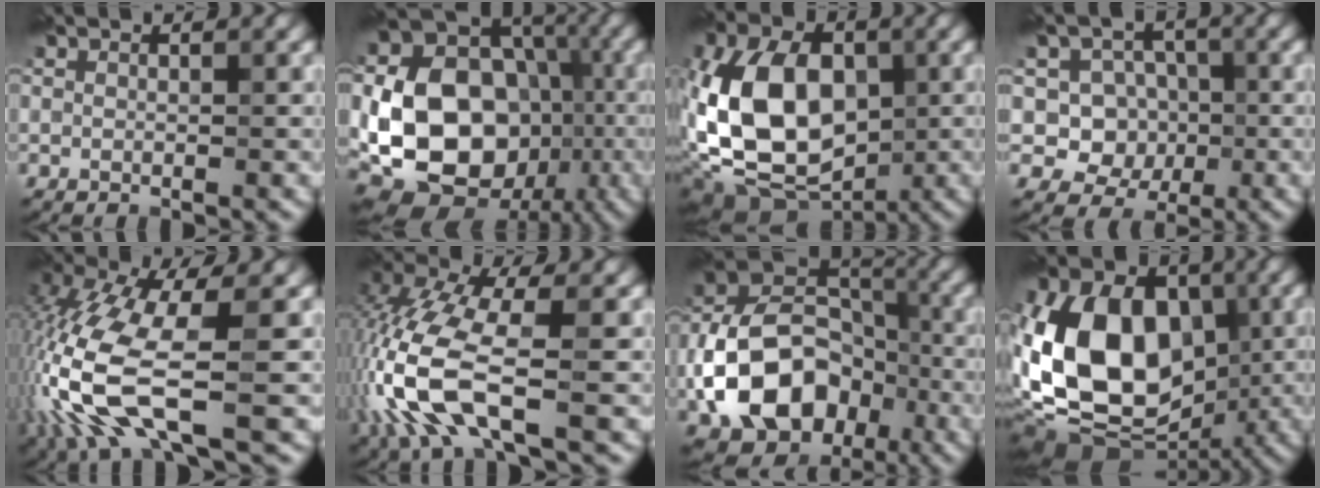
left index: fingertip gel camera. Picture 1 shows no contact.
{"total": 17.1, "force": [-2.8, 13.5, 10.1], "torque": [-0.178, -0.017, -0.049]}
{"total": 12.7, "force": [-1.7, 8.2, 9.5], "torque": [-0.190, -0.002, -0.039]}
{"total": 5.3, "force": [-0.1, 4.9, 2.1], "torque": [-0.021, 0.008, -0.023]}
{"total": 11.2, "force": [-3.3, 3.3, 10.2], "torque": [-0.255, -0.011, -0.068]}
{"total": 9.6, "force": [-3.1, 3.3, 8.5], "torque": [-0.213, 0.005, -0.071]}
{"total": 12.6, "force": [-4.4, 9.0, 7.6], "torque": [-0.141, 0.000, -0.084]}
{"total": 16.6, "force": [-1.7, 11.6, 11.8], "torque": [-0.221, 0.015, -0.038]}